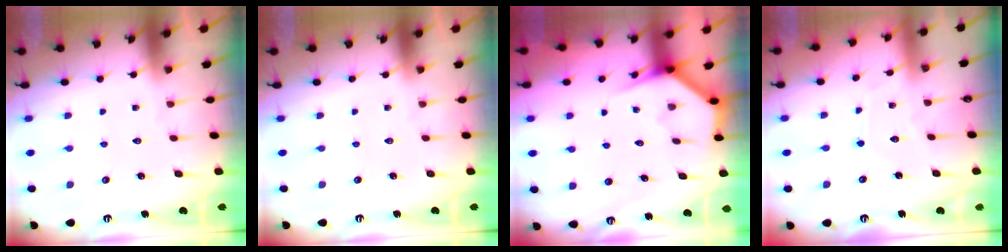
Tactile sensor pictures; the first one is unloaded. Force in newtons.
{"total": 0.0}
{"total": 3.9, "press": 3.9, "slide": 0.3}
{"total": 4.3, "press": 4.3, "slide": 0.4}